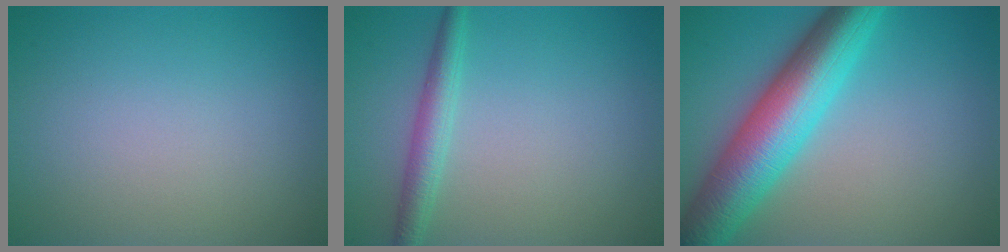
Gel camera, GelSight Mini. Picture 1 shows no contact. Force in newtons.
{"total": 2.4, "press": 2.4, "slide": 0.1}
{"total": 9.4, "press": 9.4, "slide": 0.1}